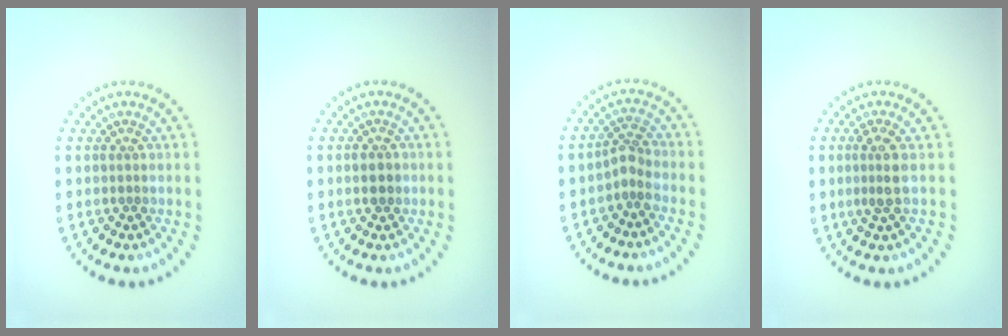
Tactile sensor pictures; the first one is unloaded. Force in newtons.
{"total": 1.2, "press": 1.2, "slide": 0.0}
{"total": 2.0, "press": 1.5, "slide": 1.3}
{"total": 2.0, "press": 1.7, "slide": 1.1}